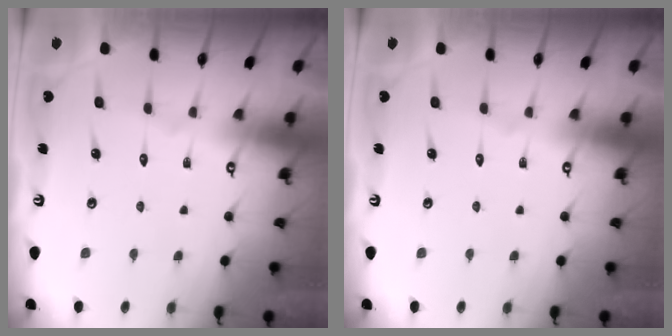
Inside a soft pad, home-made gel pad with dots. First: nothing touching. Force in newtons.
{"total": 0.0}